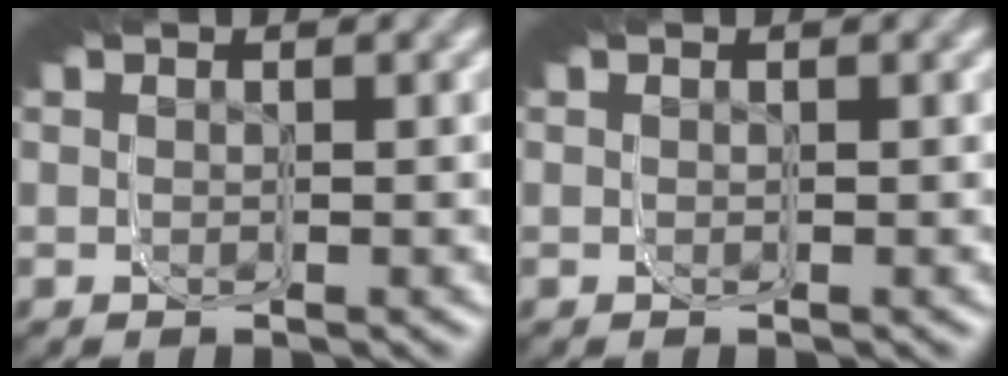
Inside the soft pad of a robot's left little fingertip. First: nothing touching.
{"total": 0.0}